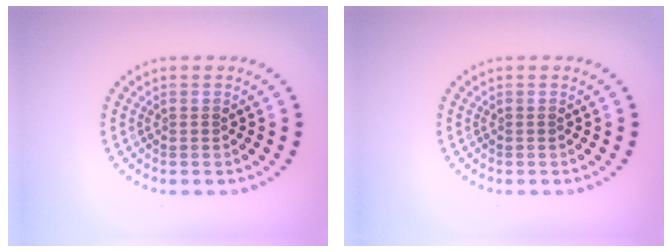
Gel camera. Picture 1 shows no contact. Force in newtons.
{"total": 0.0}